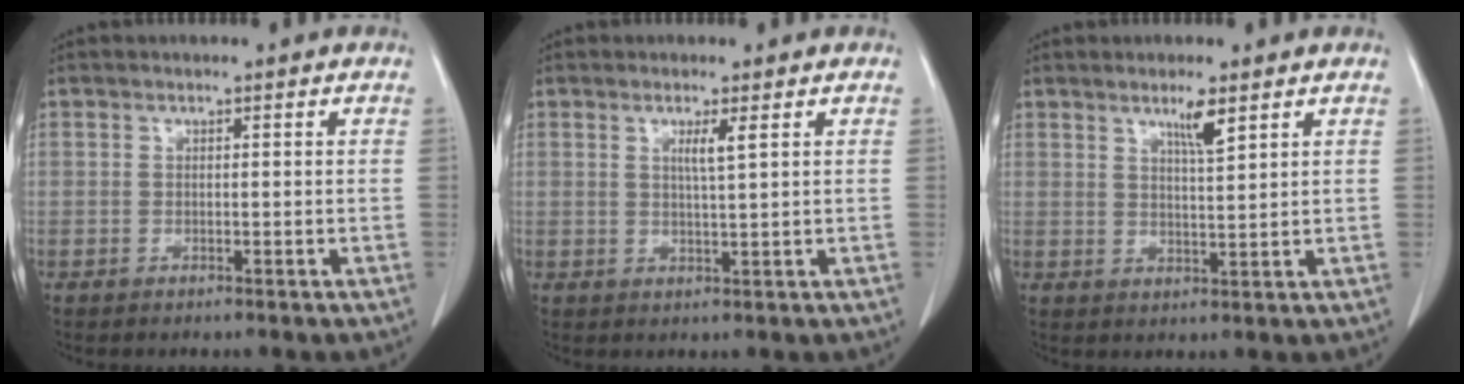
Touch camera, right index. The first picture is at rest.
{"total": 2.5, "force": [1.1, -0.3, 2.2], "torque": [-0.043, -0.004, 0.021]}
{"total": 3.9, "force": [2.5, 0.0, 2.9], "torque": [-0.053, -0.007, 0.046]}